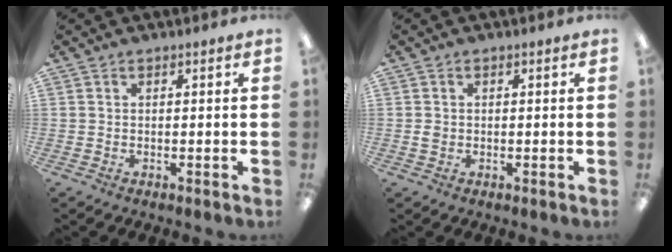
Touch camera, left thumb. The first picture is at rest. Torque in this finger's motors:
{"motor_torque": [-0.04, 0.02, -0.02, -0.14, 0.00]}